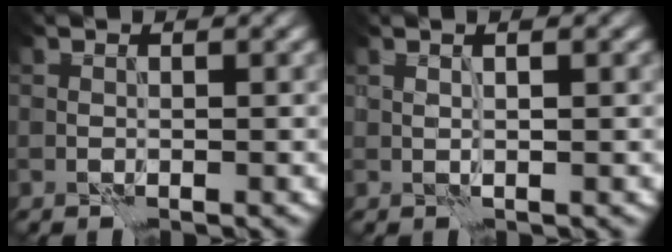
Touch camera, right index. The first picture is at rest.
{"total": 0.9, "force": [0.6, -0.2, 0.6], "torque": [-0.012, -0.002, 0.011]}